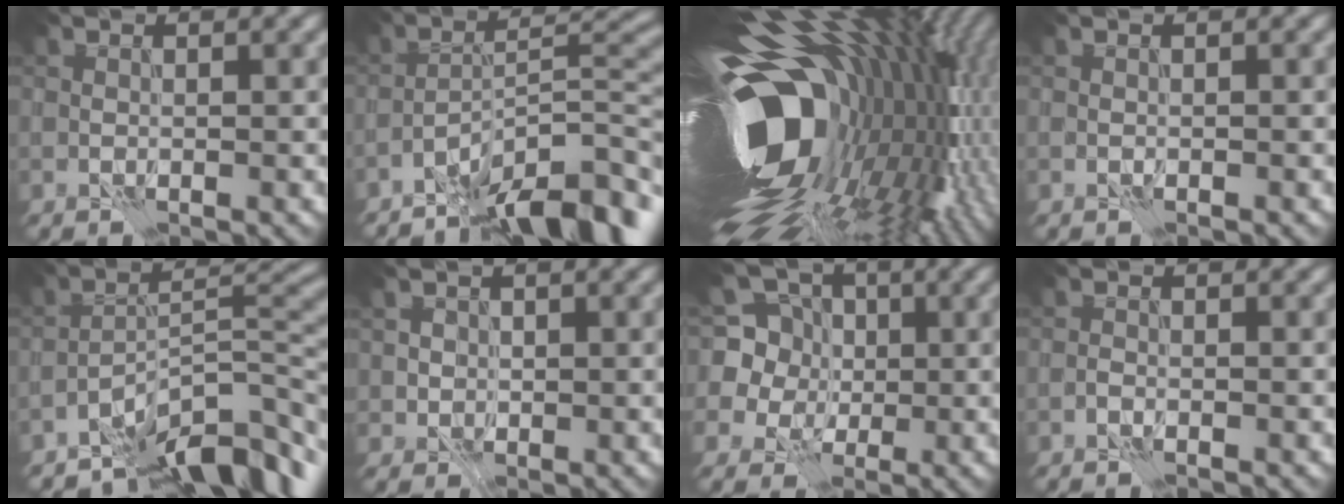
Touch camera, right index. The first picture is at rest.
{"total": 8.9, "force": [-6.3, 2.3, 5.8], "torque": [-0.073, 0.012, -0.114]}
{"total": 19.3, "force": [-0.1, 11.2, 15.7], "torque": [-0.279, -0.040, 0.009]}
{"total": 0.0}
{"total": 9.1, "force": [-6.9, 2.8, 5.3], "torque": [-0.054, 0.007, -0.130]}
{"total": 1.6, "force": [0.6, 1.5, 0.3], "torque": [0.001, 0.000, 0.009]}
{"total": 8.3, "force": [1.9, 7.6, 2.7], "torque": [-0.059, 0.036, 0.012]}
{"total": 0.5, "force": [-0.5, 0.1, 0.1], "torque": [-0.001, 0.005, -0.011]}